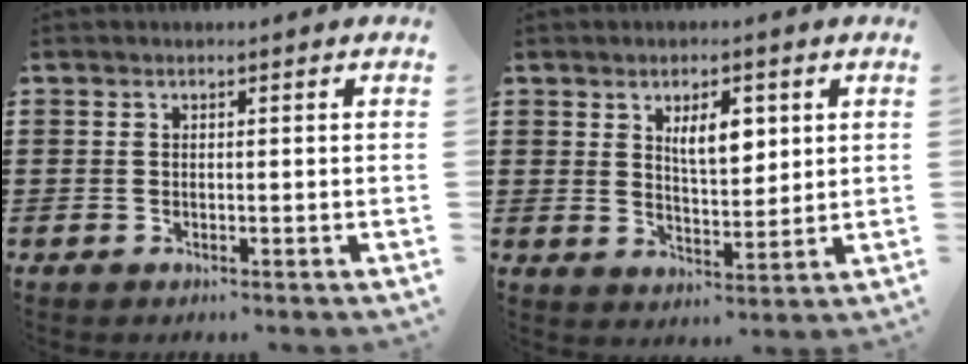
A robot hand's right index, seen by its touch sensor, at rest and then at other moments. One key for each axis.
{"total": 5.6, "fx": 2.2, "fy": 2.6, "fz": 4.4, "tx": -0.072, "ty": -0.001, "tz": 0.031}